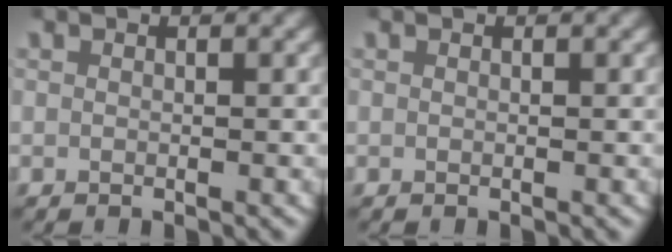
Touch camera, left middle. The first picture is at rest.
{"total": 0.0}